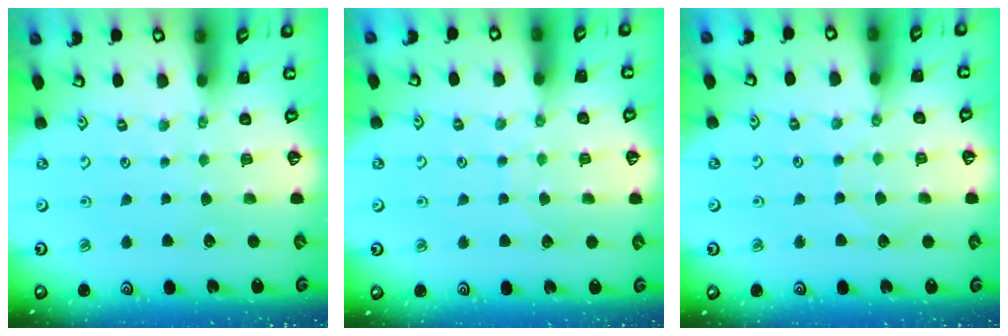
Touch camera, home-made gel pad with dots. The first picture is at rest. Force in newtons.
{"total": 4.9, "press": 4.9, "slide": 0.5}
{"total": 4.5, "press": 4.5, "slide": 0.5}